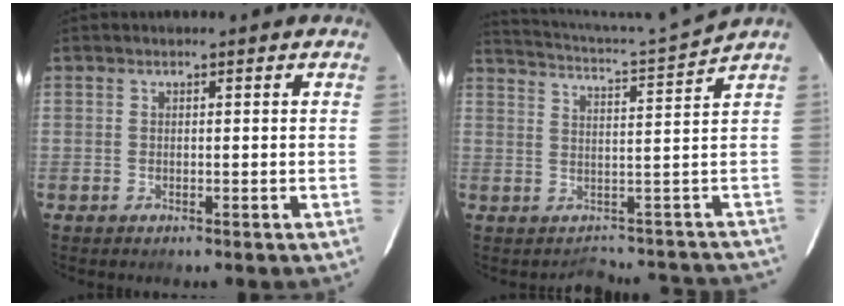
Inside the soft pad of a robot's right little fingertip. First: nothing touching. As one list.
[{"total": 5.9, "force": [2.6, -2.0, 5.0], "torque": [-0.109, 0.010, 0.056]}]